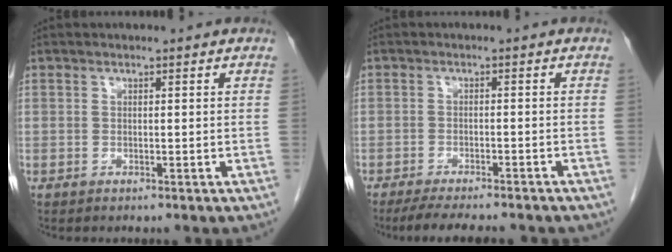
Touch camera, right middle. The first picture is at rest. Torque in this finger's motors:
{"motor_torque": [1.11, -1.03, 0.12, 0.06]}